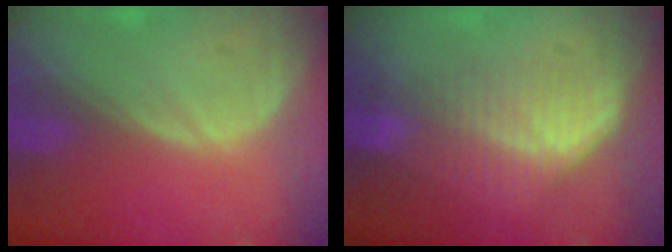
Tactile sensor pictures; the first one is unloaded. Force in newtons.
{"total": 7.4, "press": 6.4, "slide": 3.8}